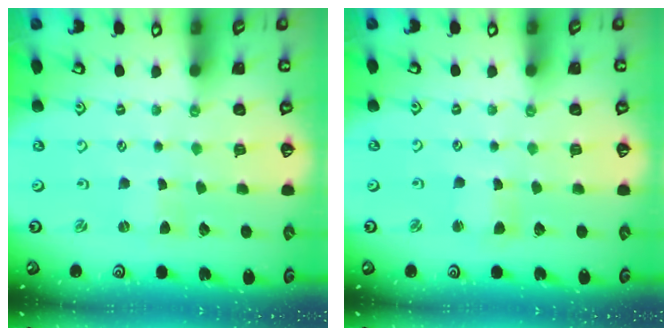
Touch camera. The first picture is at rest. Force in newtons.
{"total": 2.4, "press": 2.3, "slide": 0.4}